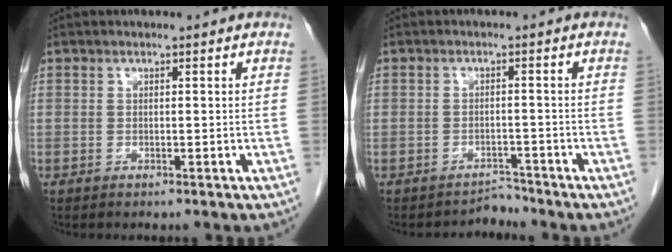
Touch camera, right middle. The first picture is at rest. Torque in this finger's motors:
{"motor_torque": [-0.76, -0.08, -0.37, -0.08]}